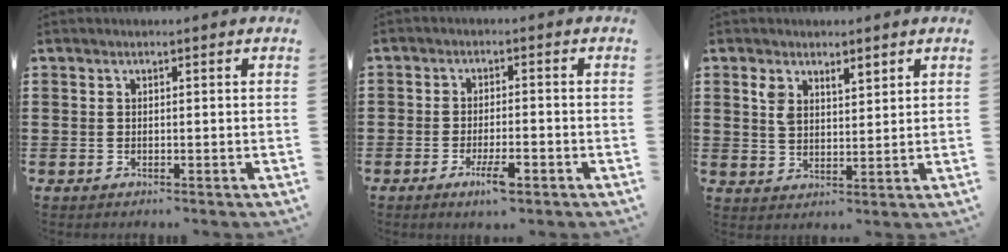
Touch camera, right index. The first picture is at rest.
{"total": 4.5, "force": [-2.5, 1.3, 3.6], "torque": [-0.068, -0.001, -0.046]}
{"total": 3.7, "force": [2.6, 1.9, 1.7], "torque": [-0.043, 0.011, 0.049]}